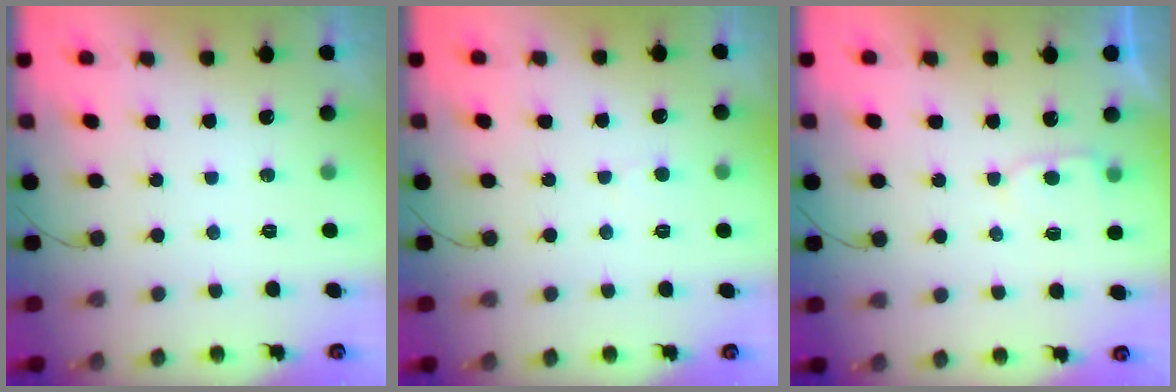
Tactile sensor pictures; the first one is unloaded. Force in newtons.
{"total": 3.8, "press": 3.8, "slide": 0.4}
{"total": 3.5, "press": 3.5, "slide": 0.3}